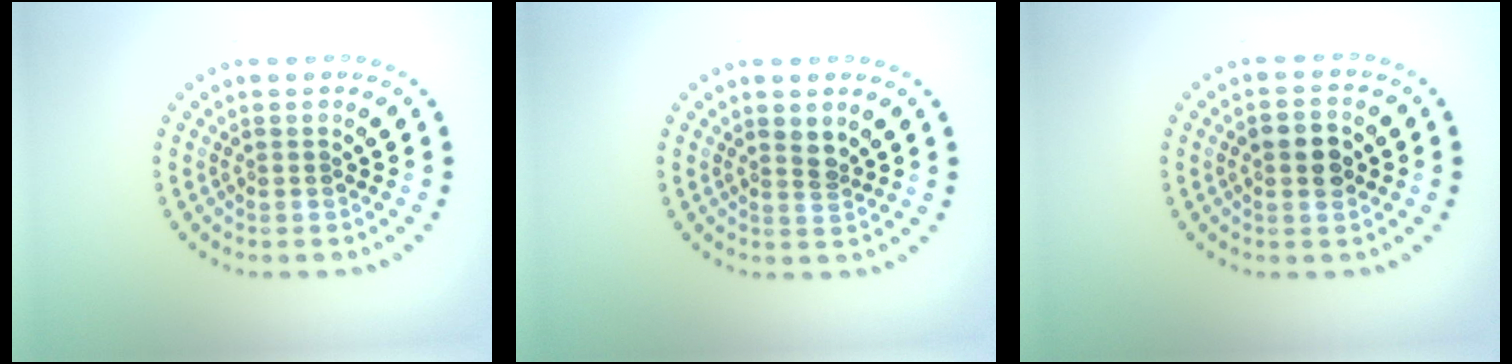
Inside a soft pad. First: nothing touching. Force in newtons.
{"total": 1.4, "press": 1.2, "slide": 0.9}
{"total": 3.0, "press": 3.0, "slide": 0.2}